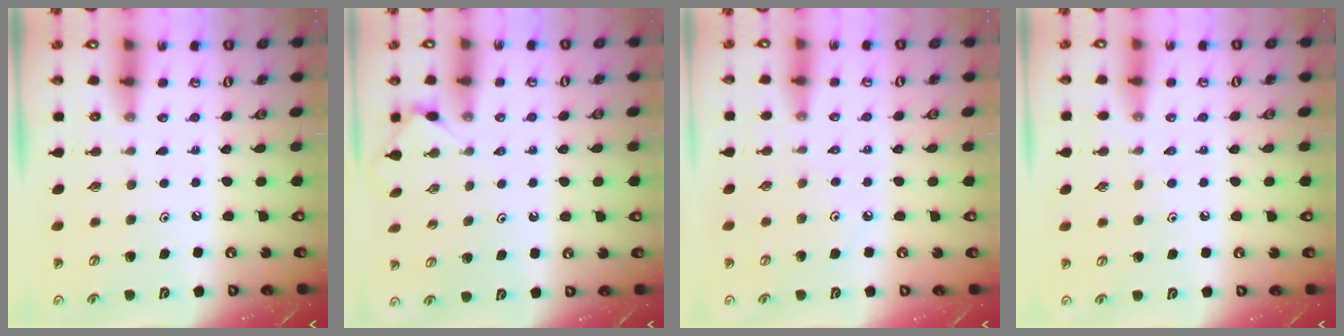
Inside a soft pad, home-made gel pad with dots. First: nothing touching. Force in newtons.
{"total": 3.9, "press": 3.8, "slide": 0.5}
{"total": 2.6, "press": 2.6, "slide": 0.5}
{"total": 4.6, "press": 4.5, "slide": 0.7}